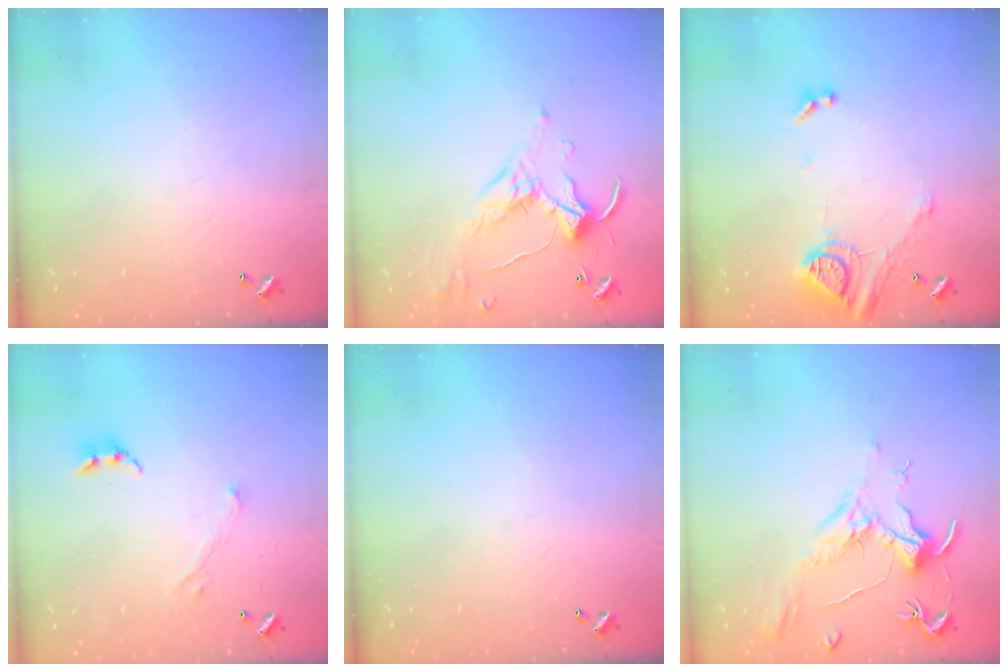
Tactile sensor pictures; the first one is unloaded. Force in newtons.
{"total": 1.7, "press": 1.5, "slide": 0.8}
{"total": 14.1, "press": 14.0, "slide": 1.6}
{"total": 1.7, "press": 1.6, "slide": 0.5}
{"total": 0.0}
{"total": 1.9, "press": 1.7, "slide": 0.9}